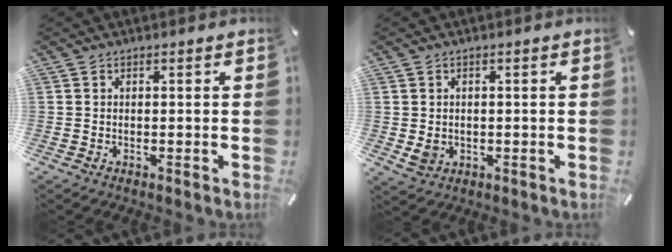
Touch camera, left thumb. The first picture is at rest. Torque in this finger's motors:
{"motor_torque": [-0.02, 0.05, 0.02, 0.02, 0.01]}